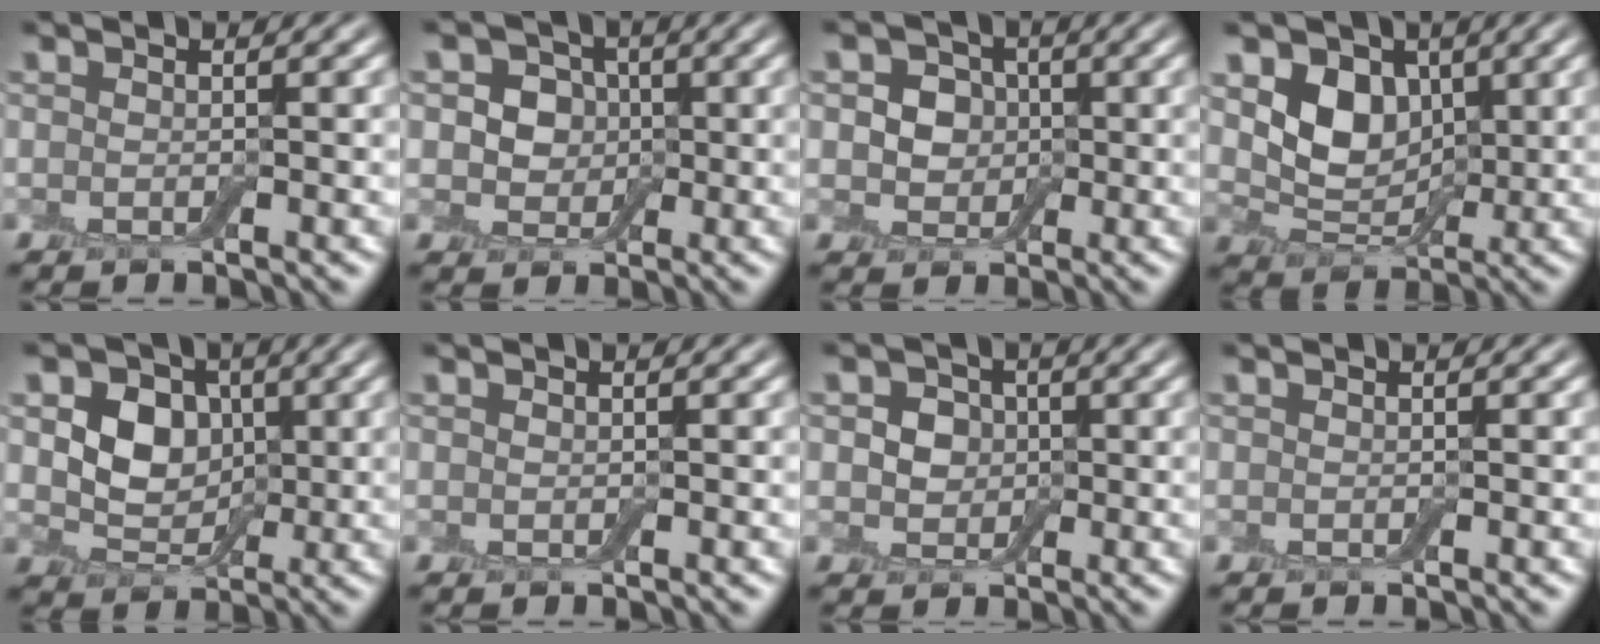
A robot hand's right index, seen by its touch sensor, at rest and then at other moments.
{"total": 4.3, "force": [0.6, 3.7, 2.0], "torque": [-0.024, 0.010, -0.012]}
{"total": 3.9, "force": [0.5, 3.3, 1.9], "torque": [-0.023, 0.008, -0.013]}
{"total": 4.8, "force": [1.4, 3.6, 2.8], "torque": [-0.058, -0.009, 0.020]}
{"total": 5.2, "force": [1.1, 4.1, 3.1], "torque": [-0.060, -0.006, 0.005]}
{"total": 0.0}
{"total": 3.3, "force": [0.5, 2.8, 1.7], "torque": [-0.018, 0.009, -0.011]}
{"total": 0.0}